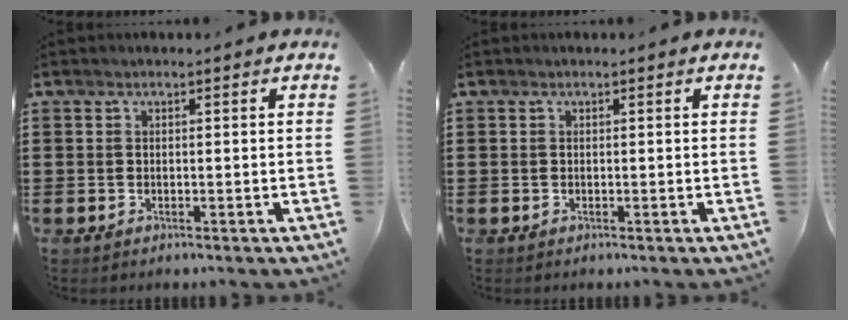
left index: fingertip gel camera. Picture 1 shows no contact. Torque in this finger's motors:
{"motor_torque": [0.00, 0.00, 0.04, 0.00]}